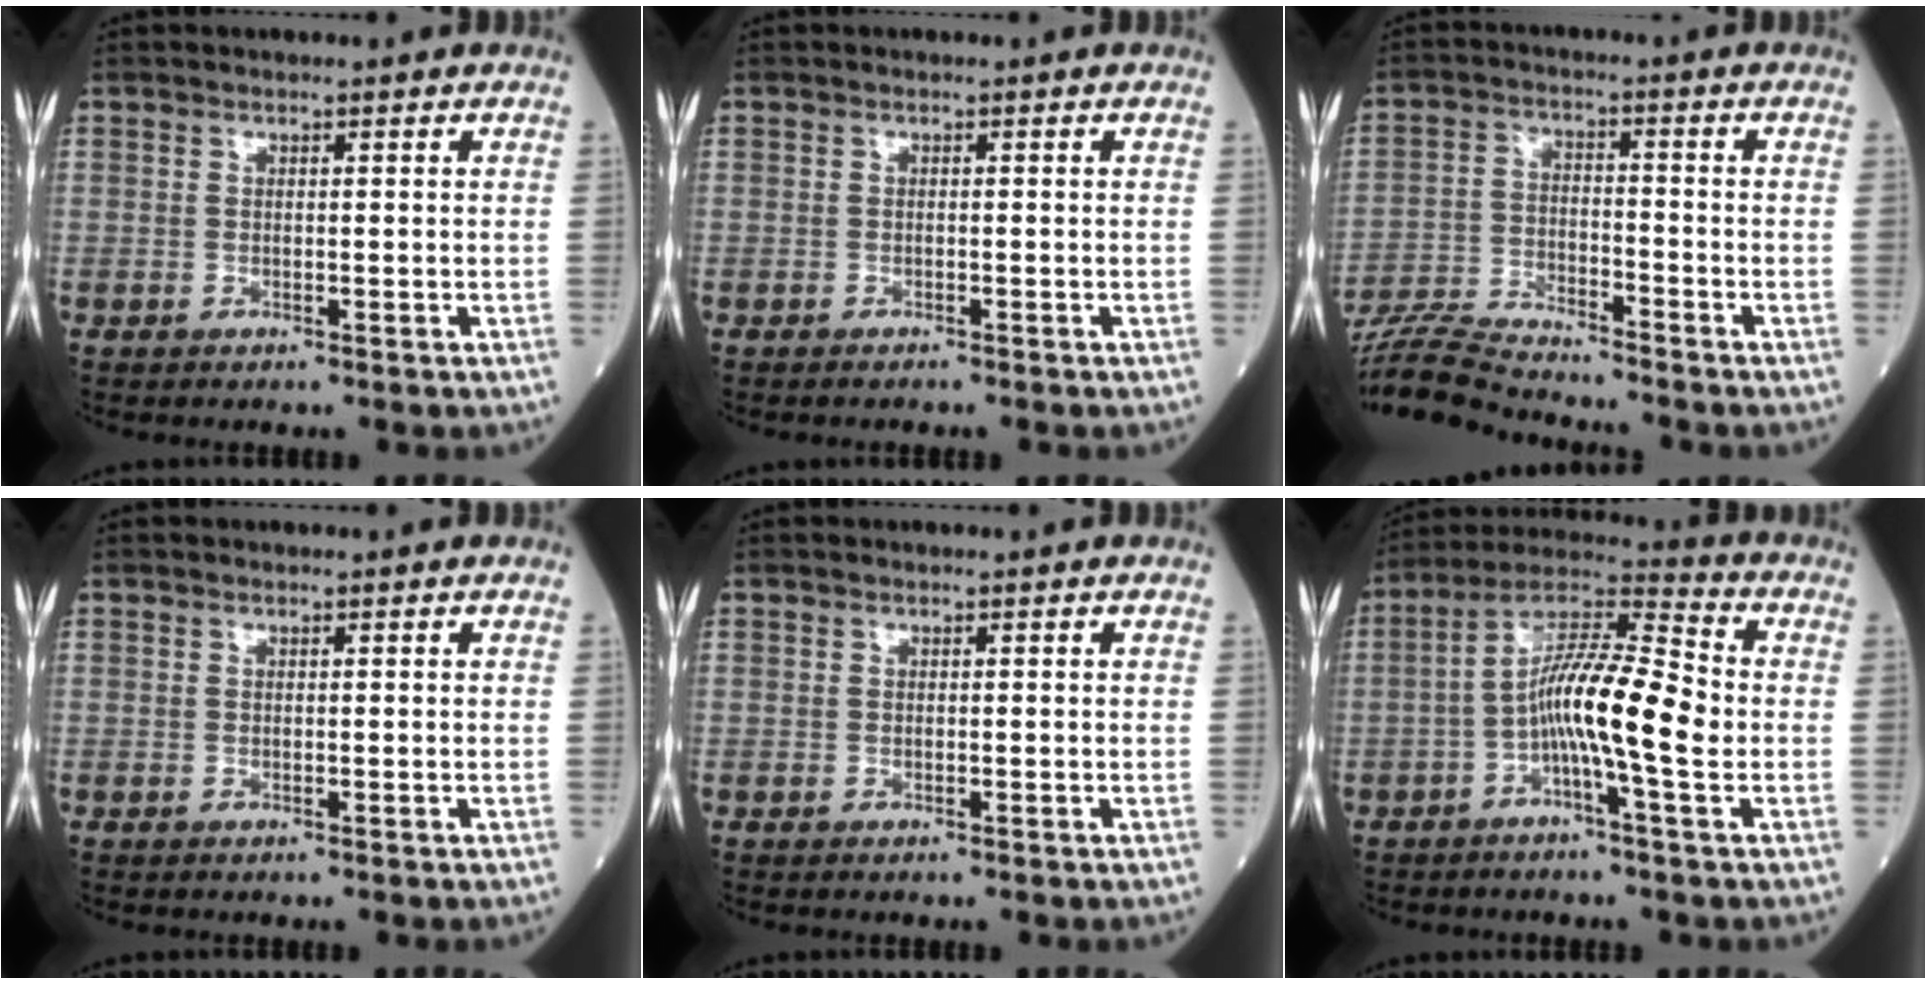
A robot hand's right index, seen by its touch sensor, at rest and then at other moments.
{"total": 1.6, "force": [-1.4, 0.1, 0.7], "torque": [-0.012, -0.002, -0.018]}
{"total": 10.5, "force": [-10.2, -0.3, 2.7], "torque": [-0.050, -0.013, -0.186]}
{"total": 0.0}
{"total": 0.0}
{"total": 11.9, "force": [-2.3, 0.9, 11.6], "torque": [-0.212, 0.020, -0.051]}